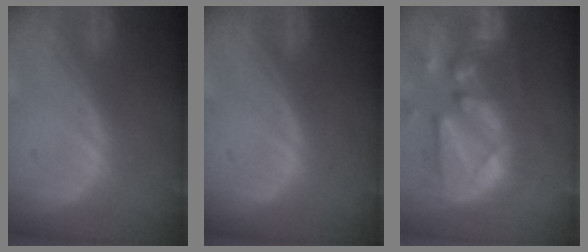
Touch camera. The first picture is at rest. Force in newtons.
{"total": 0.0}
{"total": 13.2, "press": 11.3, "slide": 6.9}